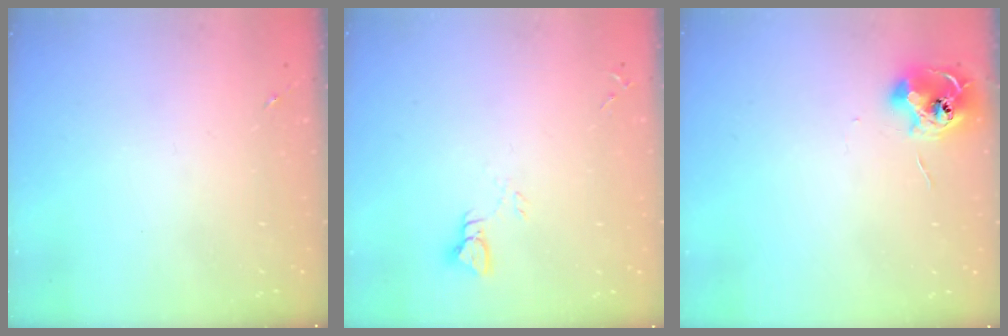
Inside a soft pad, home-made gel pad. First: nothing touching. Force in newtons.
{"total": 3.5, "press": 3.5, "slide": 0.2}
{"total": 10.2, "press": 10.2, "slide": 0.4}